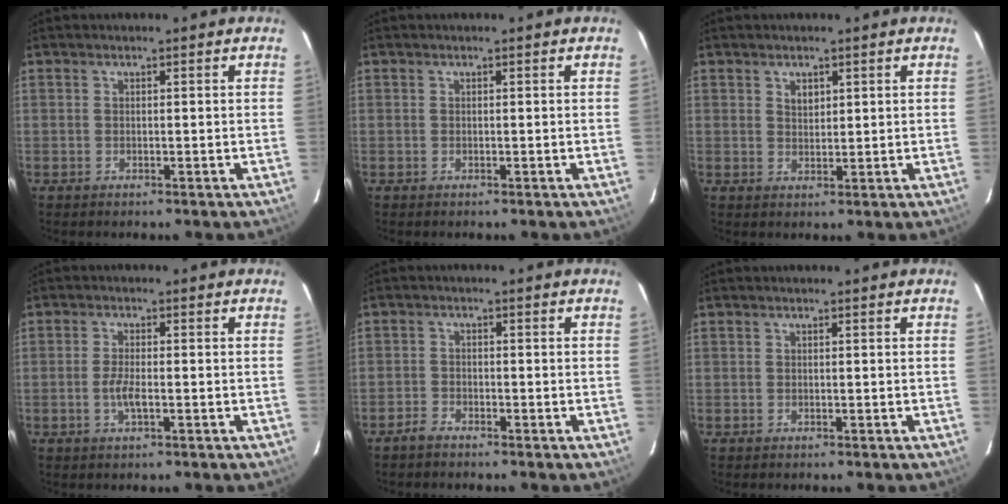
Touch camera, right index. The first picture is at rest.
{"total": 0.0}
{"total": 2.0, "force": [1.1, 1.3, 0.9], "torque": [-0.010, 0.005, 0.022]}
{"total": 3.0, "force": [-1.0, 0.6, 2.8], "torque": [-0.061, -0.003, -0.019]}
{"total": 2.3, "force": [-2.1, 0.7, 0.5], "torque": [-0.020, 0.003, -0.043]}
{"total": 0.0}